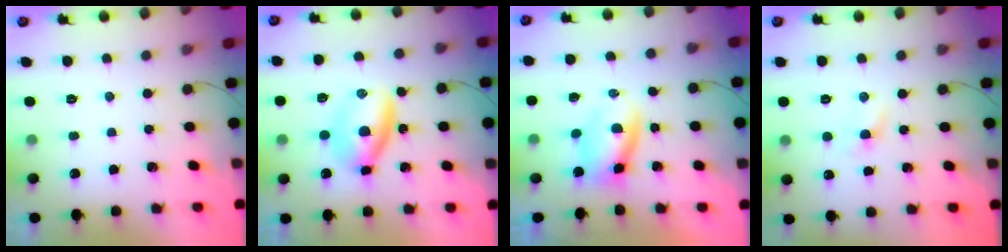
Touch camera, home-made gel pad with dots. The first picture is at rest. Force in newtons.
{"total": 6.4, "press": 6.3, "slide": 1.1}
{"total": 3.5, "press": 3.4, "slide": 0.9}
{"total": 1.6, "press": 1.4, "slide": 0.8}